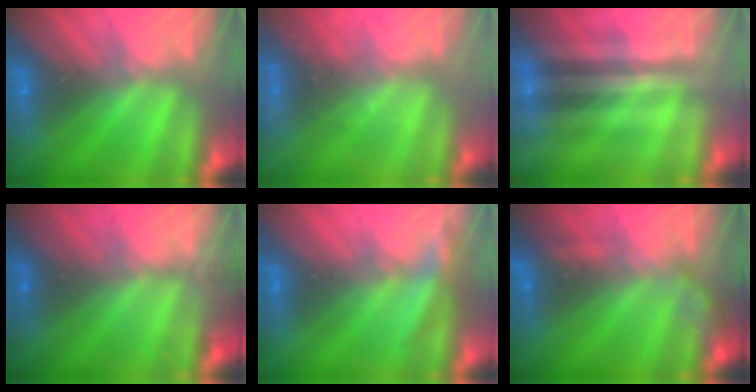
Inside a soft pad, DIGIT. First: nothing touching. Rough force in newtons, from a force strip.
{"total": 2.2}
{"total": 1.9}
{"total": 7.0}
{"total": 2.9}
{"total": 2.7}